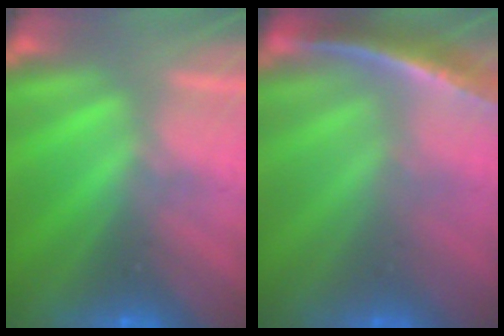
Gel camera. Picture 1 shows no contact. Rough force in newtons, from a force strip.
{"total": 1.2}